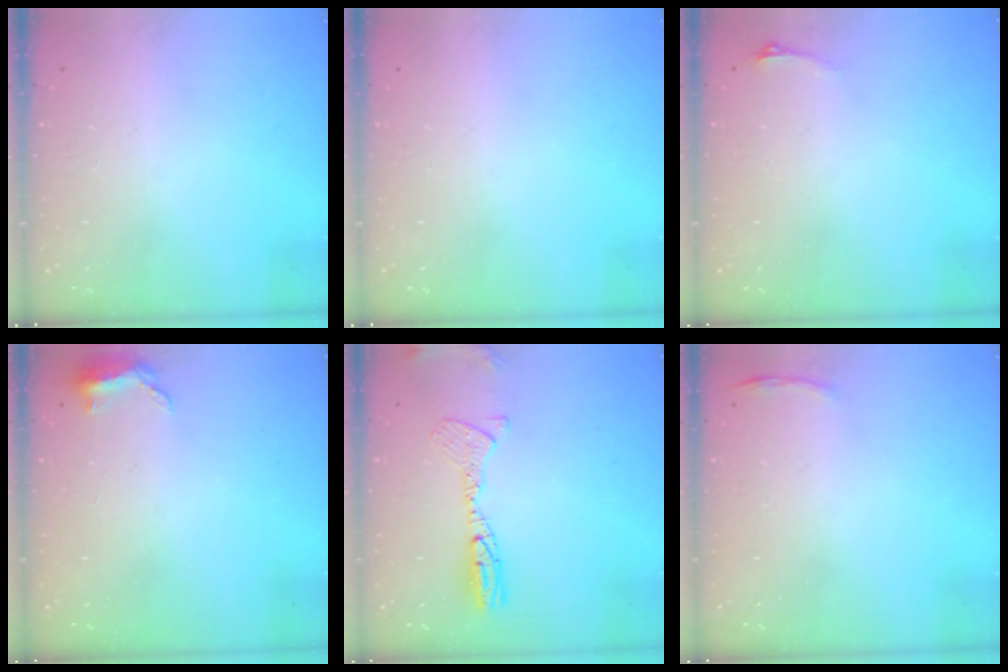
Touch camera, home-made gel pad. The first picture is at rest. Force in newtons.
{"total": 0.0}
{"total": 2.9, "press": 2.6, "slide": 1.5}
{"total": 5.7, "press": 5.6, "slide": 1.4}
{"total": 11.8, "press": 11.6, "slide": 2.1}
{"total": 3.4, "press": 3.3, "slide": 0.9}